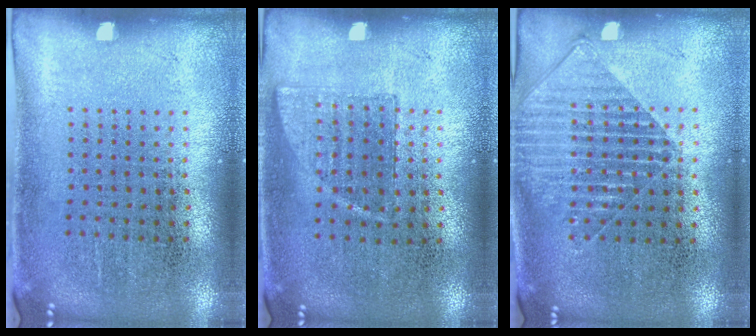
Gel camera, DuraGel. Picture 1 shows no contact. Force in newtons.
{"total": 0.7, "press": 0.7, "slide": 0.3}
{"total": 1.5, "press": 1.3, "slide": 0.8}